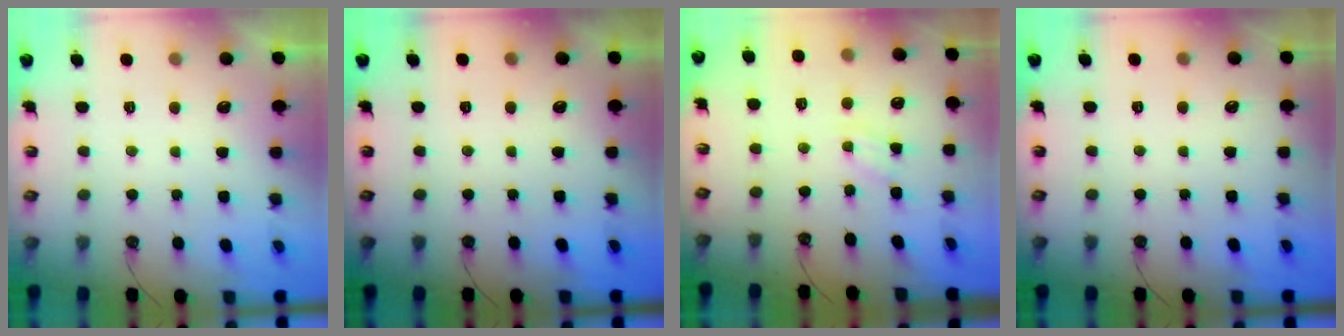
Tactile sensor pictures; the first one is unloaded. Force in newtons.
{"total": 0.0}
{"total": 2.1, "press": 2.1, "slide": 0.3}
{"total": 0.0}